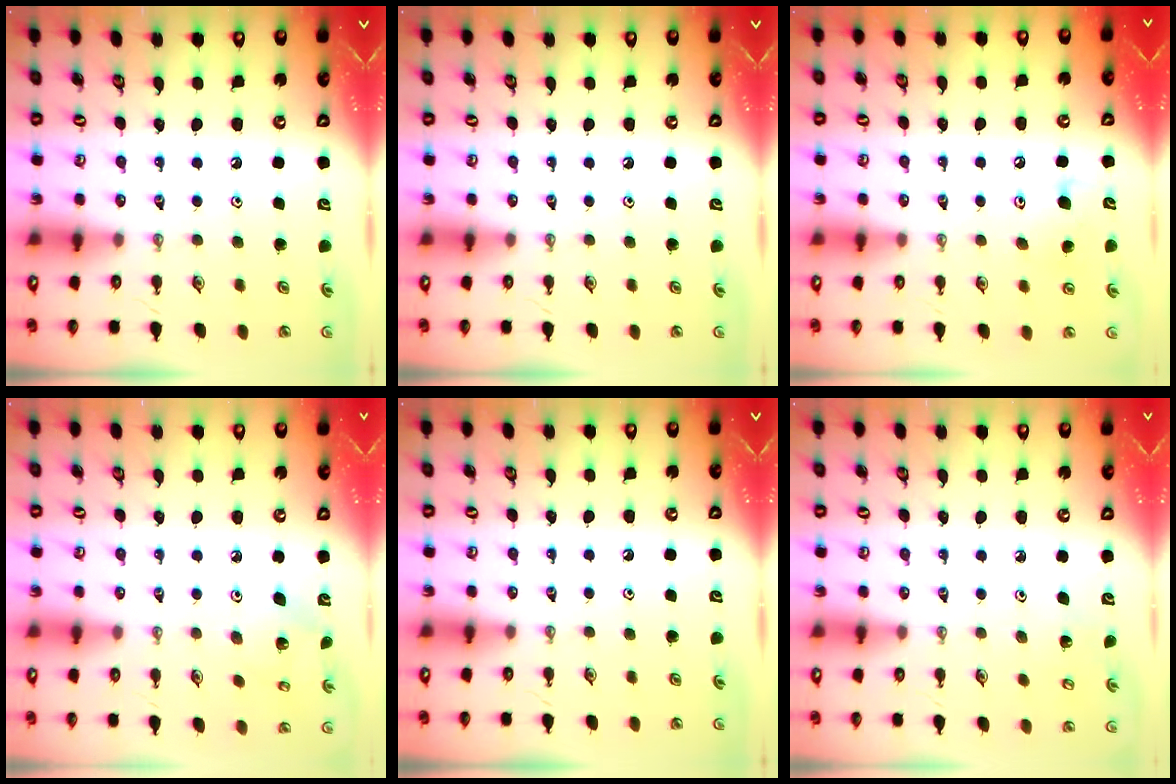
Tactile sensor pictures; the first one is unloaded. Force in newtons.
{"total": 0.0}
{"total": 7.4, "press": 7.1, "slide": 2.2}
{"total": 4.8, "press": 4.8, "slide": 0.2}
{"total": 0.0}
{"total": 2.5, "press": 2.5, "slide": 0.2}